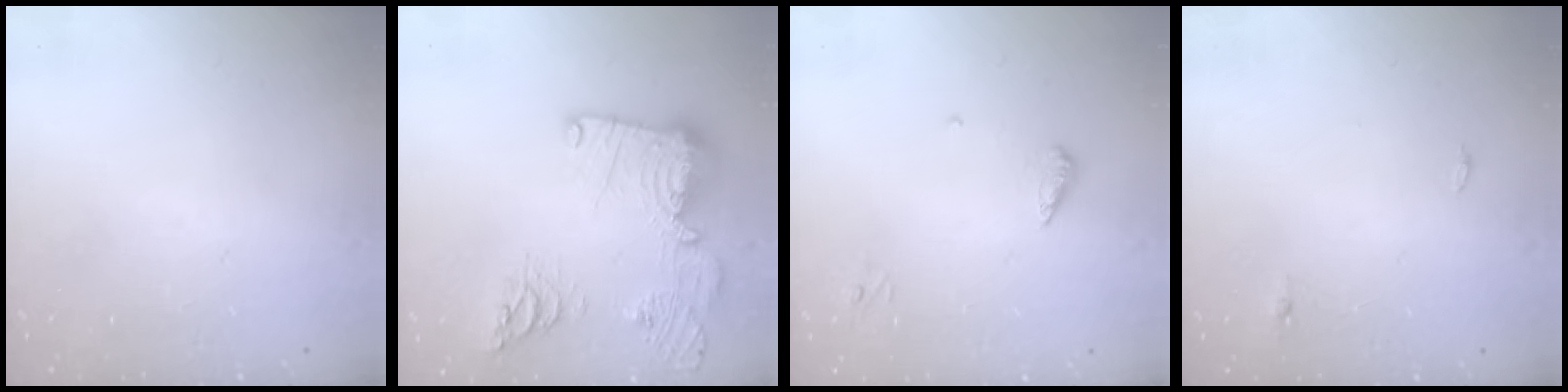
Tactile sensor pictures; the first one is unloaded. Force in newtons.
{"total": 22.8, "press": 22.7, "slide": 2.3}
{"total": 6.0, "press": 6.0, "slide": 0.6}
{"total": 3.7, "press": 3.3, "slide": 1.7}